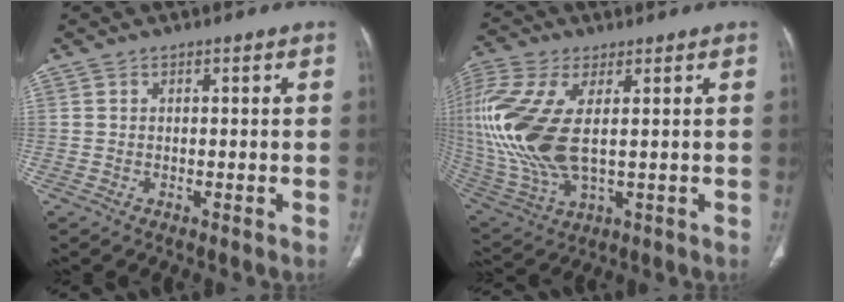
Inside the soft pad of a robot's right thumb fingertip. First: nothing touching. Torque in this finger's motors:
{"motor_torque": [-1.24, 2.38, 2.11, 0.66, 0.65]}